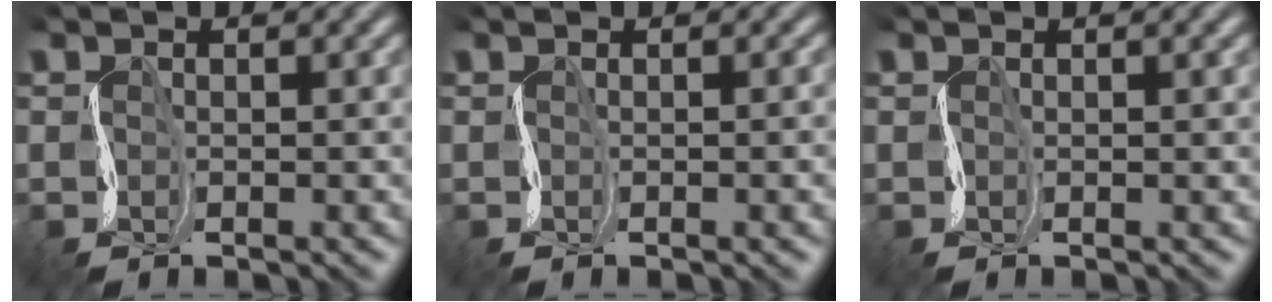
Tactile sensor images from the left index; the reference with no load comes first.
{"total": 3.4, "force": [0.0, 1.6, 3.0], "torque": [-0.024, 0.013, -0.005]}
{"total": 2.1, "force": [0.6, 0.8, 1.8], "torque": [-0.013, 0.011, 0.000]}